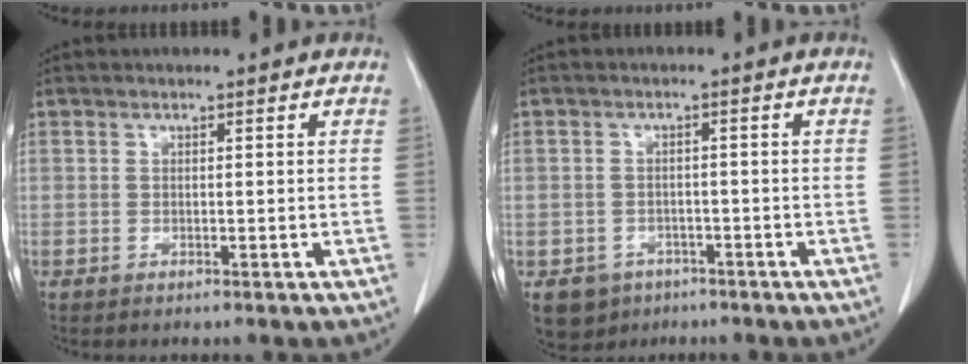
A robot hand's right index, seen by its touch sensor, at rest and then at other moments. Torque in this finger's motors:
{"motor_torque": [-0.27, -0.16, -0.74, -0.12]}